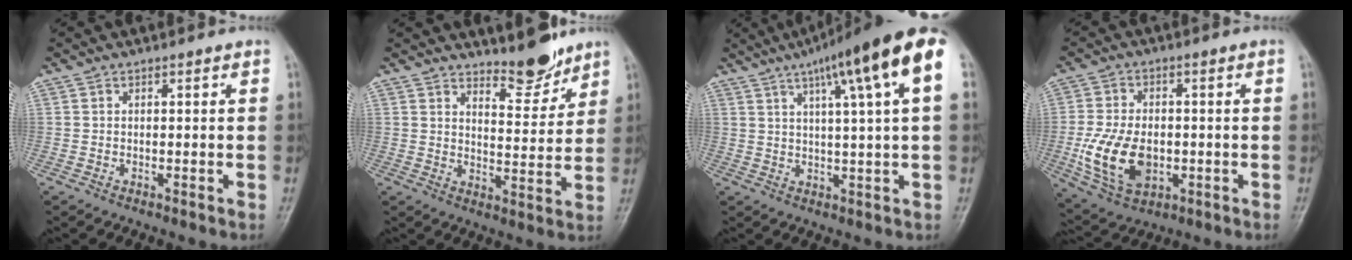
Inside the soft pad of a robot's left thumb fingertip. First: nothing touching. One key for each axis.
{"total": 7.0, "fx": 6.2, "fy": 2.0, "fz": 2.7, "tx": -0.021, "ty": -0.059, "tz": 0.103}
{"total": 15.1, "fx": 7.0, "fy": 1.3, "fz": 13.4, "tx": -0.193, "ty": 0.005, "tz": 0.098}
{"total": 12.6, "fx": -2.2, "fy": 8.1, "fz": 9.4, "tx": -0.170, "ty": -0.004, "tz": -0.030}